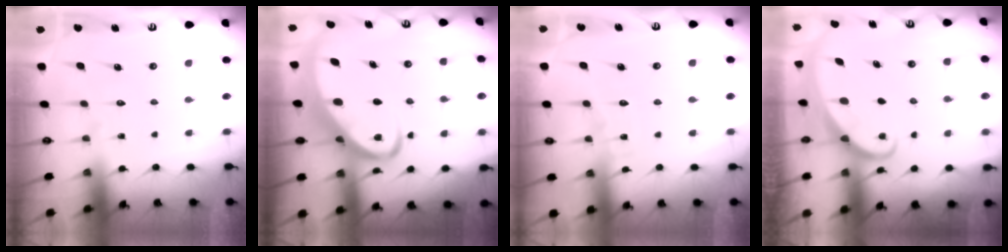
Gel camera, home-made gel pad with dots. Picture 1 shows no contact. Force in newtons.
{"total": 7.1, "press": 7.0, "slide": 0.6}
{"total": 3.6, "press": 3.6, "slide": 0.4}
{"total": 1.6, "press": 1.6, "slide": 0.1}